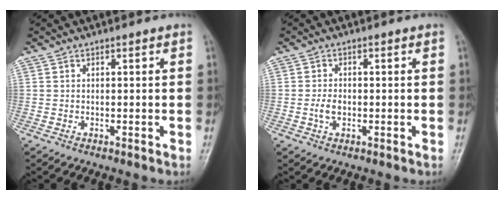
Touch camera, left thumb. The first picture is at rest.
{"total": 2.8, "force": [-0.5, 1.9, 2.0], "torque": [-0.036, 0.004, -0.010]}